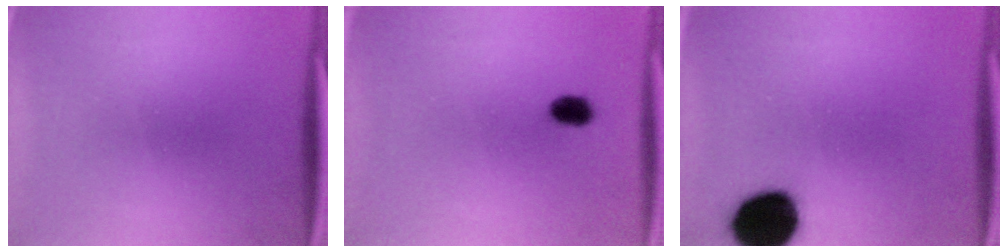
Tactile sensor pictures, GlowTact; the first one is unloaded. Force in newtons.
{"total": 2.6}
{"total": 15.1}